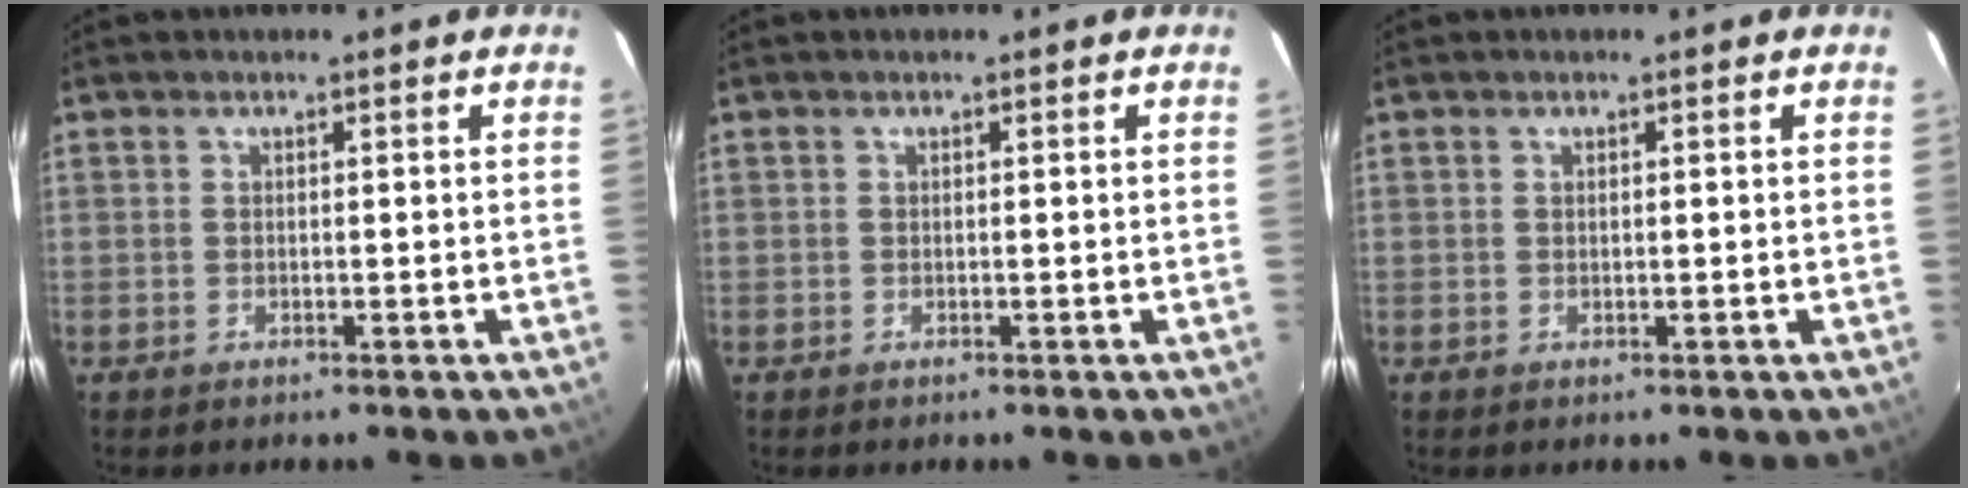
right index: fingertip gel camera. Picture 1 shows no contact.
{"total": 0.0}
{"total": 0.0}